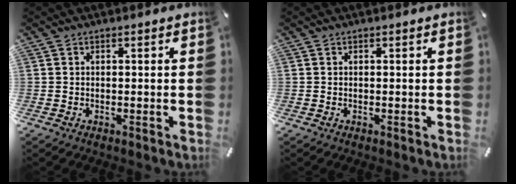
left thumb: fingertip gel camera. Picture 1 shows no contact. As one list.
[{"total": 0.0}]